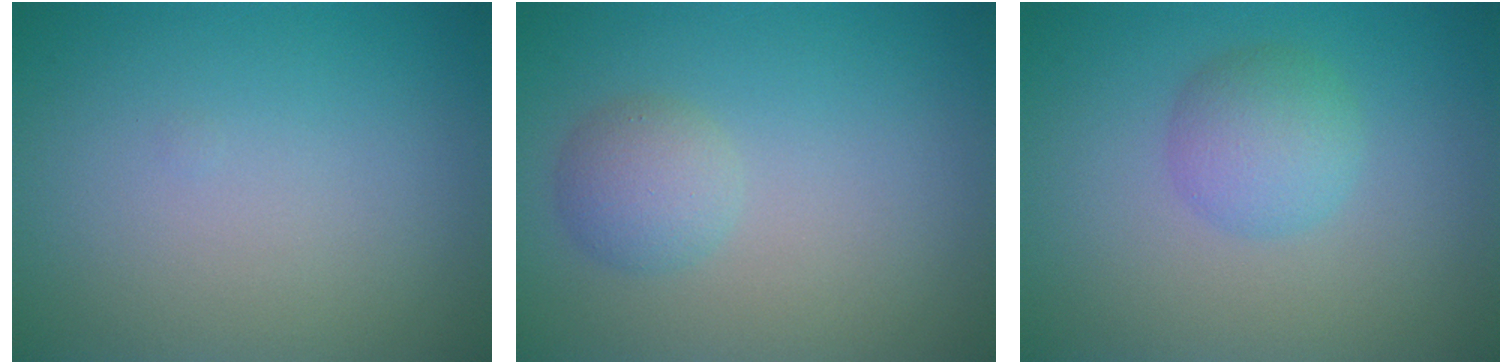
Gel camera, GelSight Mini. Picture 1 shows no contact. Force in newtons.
{"total": 2.2, "press": 2.2, "slide": 0.2}
{"total": 2.9, "press": 2.9, "slide": 0.0}